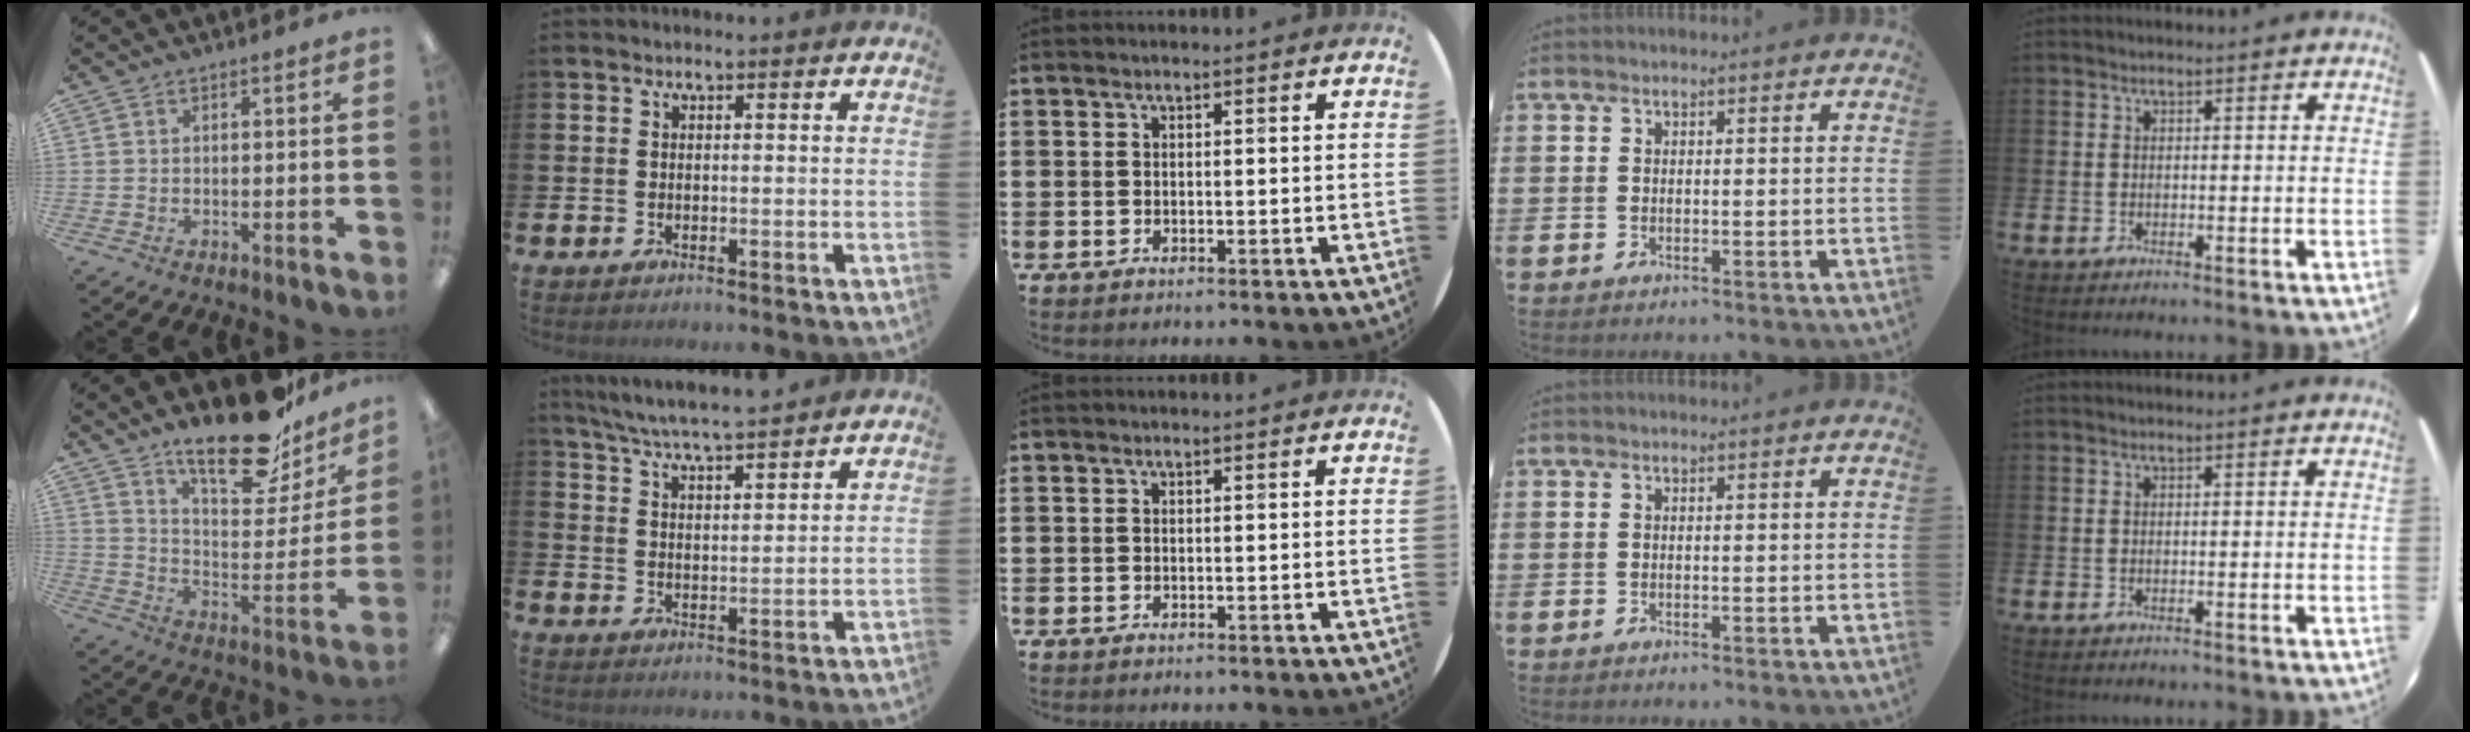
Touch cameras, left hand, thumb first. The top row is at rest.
{"thumb": {"total": 20.5, "force": [15.9, 7.3, 10.7], "torque": [-0.156, -0.109, 0.268]}, "index": {"total": 6.2, "force": [6.0, 0.0, 1.6], "torque": [-0.054, -0.031, 0.107]}}